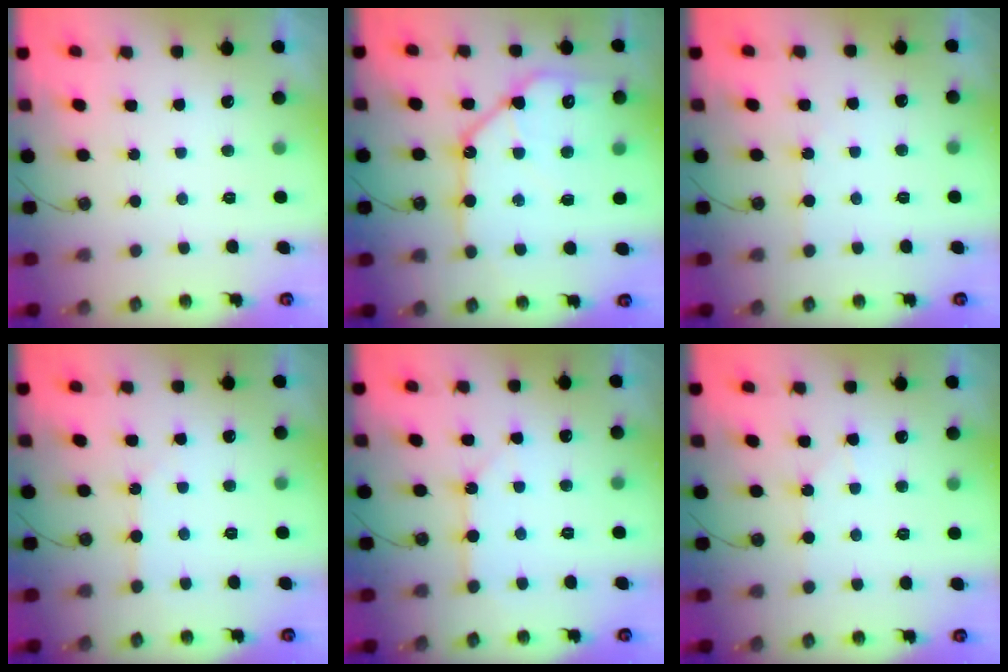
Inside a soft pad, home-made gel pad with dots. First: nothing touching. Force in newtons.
{"total": 16.6, "press": 16.5, "slide": 1.4}
{"total": 2.7, "press": 2.7, "slide": 0.5}
{"total": 3.2, "press": 3.2, "slide": 0.5}
{"total": 3.5, "press": 3.5, "slide": 0.3}
{"total": 3.9, "press": 3.8, "slide": 0.7}